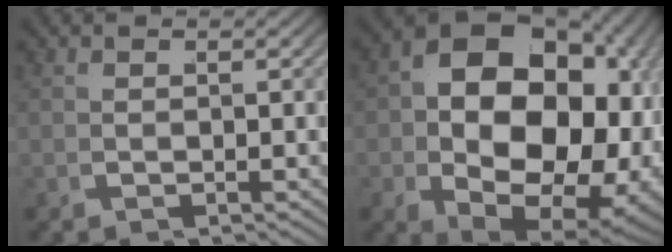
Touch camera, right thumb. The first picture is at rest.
{"total": 19.7, "force": [-1.4, 12.8, 14.9], "torque": [-0.271, -0.067, 0.010]}